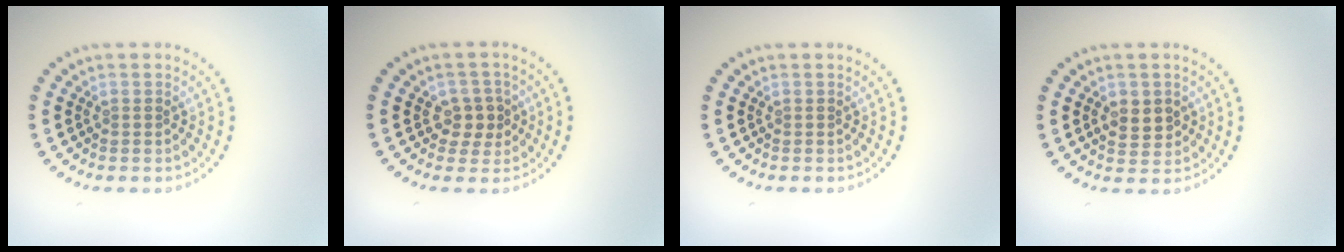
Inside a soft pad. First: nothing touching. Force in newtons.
{"total": 2.2, "press": 2.1, "slide": 0.8}
{"total": 0.0}
{"total": 2.5, "press": 2.4, "slide": 0.4}